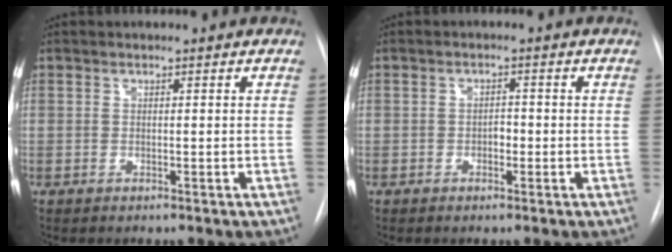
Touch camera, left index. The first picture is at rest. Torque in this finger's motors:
{"motor_torque": [-0.13, -0.02, -0.02, -0.01]}